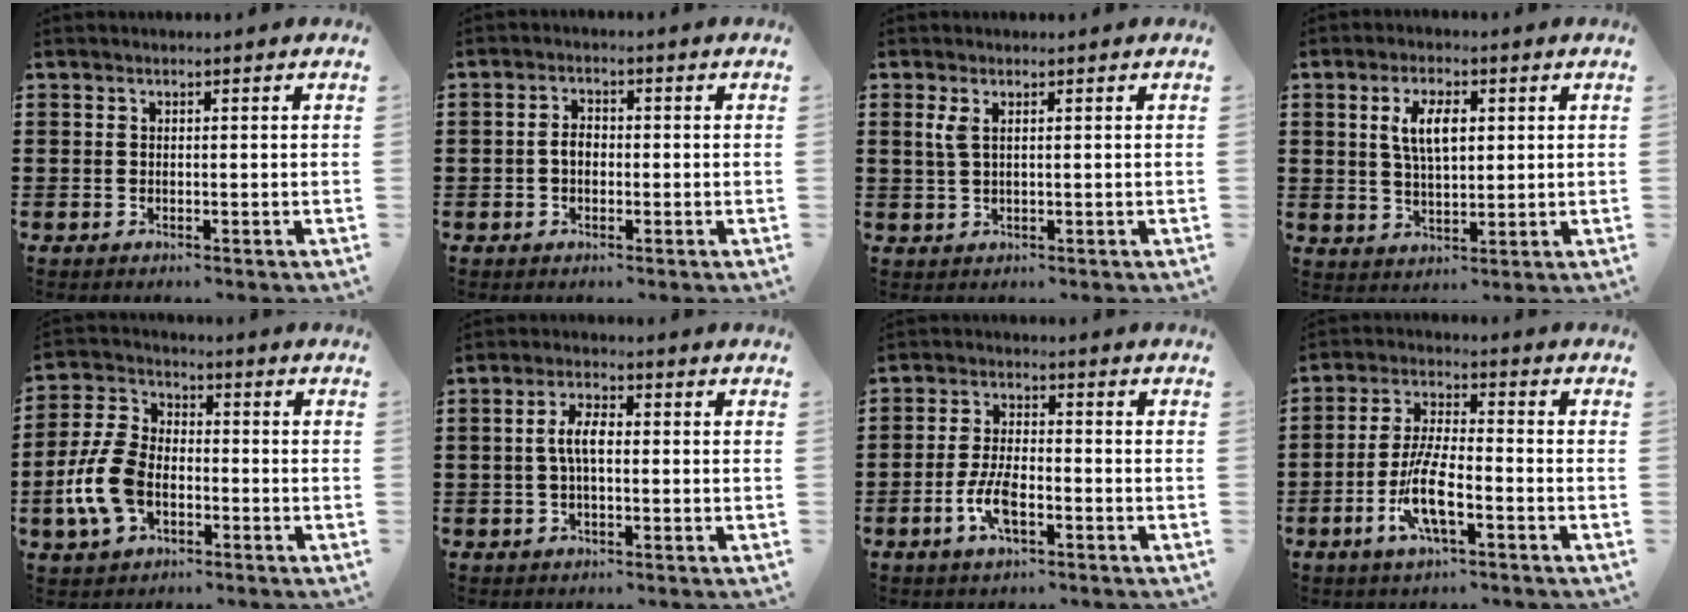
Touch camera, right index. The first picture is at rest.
{"total": 2.5, "force": [-0.4, 1.6, 1.9], "torque": [-0.036, 0.005, -0.009]}
{"total": 2.2, "force": [0.8, 0.7, 2.0], "torque": [-0.041, 0.005, 0.013]}
{"total": 5.8, "force": [1.5, 2.7, 4.9], "torque": [-0.103, 0.011, 0.025]}
{"total": 8.8, "force": [-2.8, 5.3, 6.5], "torque": [-0.169, -0.002, -0.058]}
{"total": 4.5, "force": [0.0, 1.9, 4.1], "torque": [-0.090, 0.001, -0.007]}
{"total": 6.0, "force": [-2.4, 2.6, 4.9], "torque": [-0.113, -0.001, -0.052]}
{"total": 8.5, "force": [-3.4, 2.3, 7.4], "torque": [-0.166, -0.010, -0.069]}